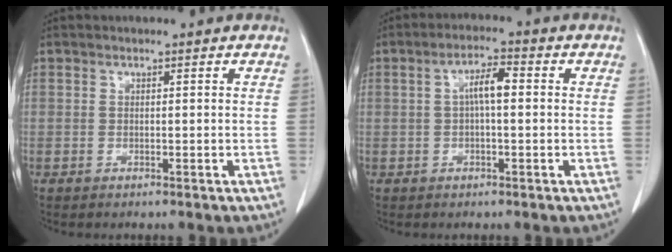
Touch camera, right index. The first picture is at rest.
{"total": 4.9, "force": [0.5, 1.4, 4.7], "torque": [-0.095, 0.017, 0.008]}